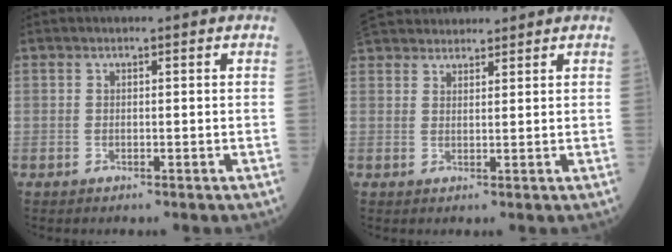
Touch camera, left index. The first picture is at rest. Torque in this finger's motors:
{"motor_torque": [-0.15, 0.08, -0.12, -0.12]}